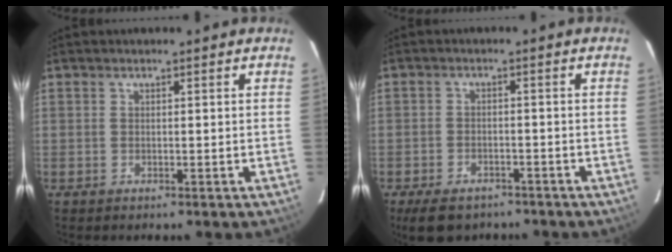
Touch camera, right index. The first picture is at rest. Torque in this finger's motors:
{"motor_torque": [0.73, -0.72, 0.19, 0.02]}